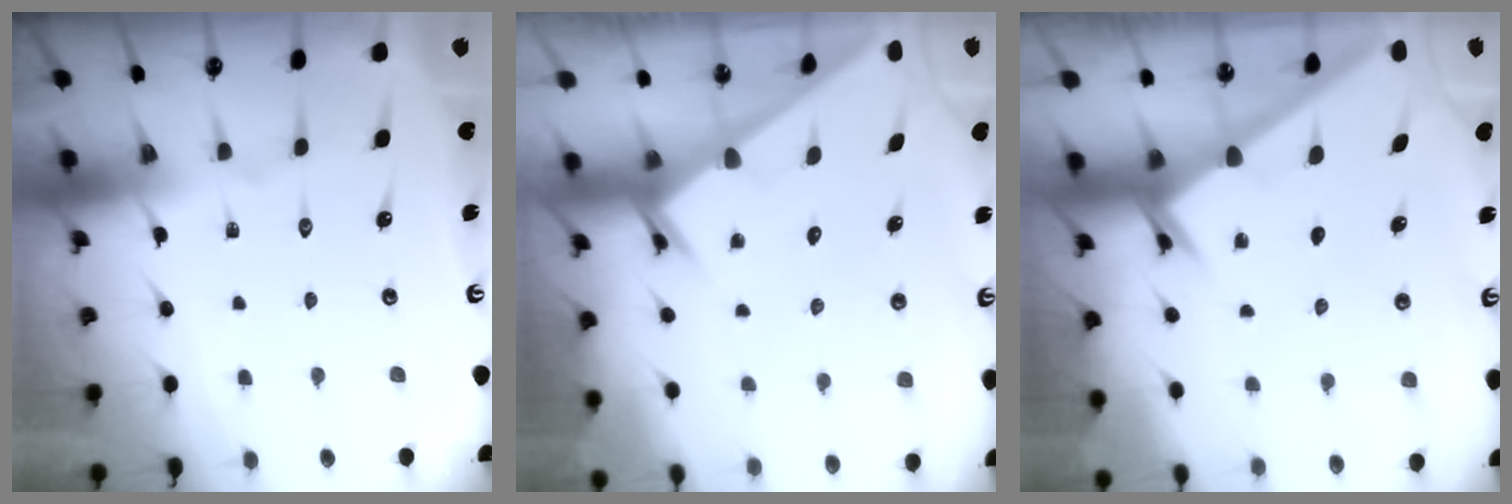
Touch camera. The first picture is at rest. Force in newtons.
{"total": 2.3, "press": 2.3, "slide": 0.1}
{"total": 2.3, "press": 2.3, "slide": 0.2}